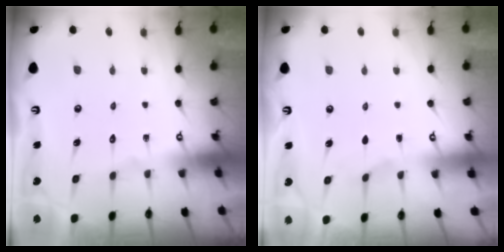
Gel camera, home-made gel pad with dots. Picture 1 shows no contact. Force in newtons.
{"total": 1.4, "press": 1.3, "slide": 0.2}